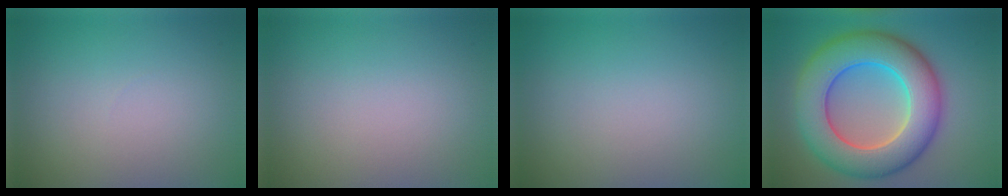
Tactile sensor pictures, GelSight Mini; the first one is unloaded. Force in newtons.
{"total": 0.0}
{"total": 0.0}
{"total": 11.4, "press": 11.4, "slide": 0.3}